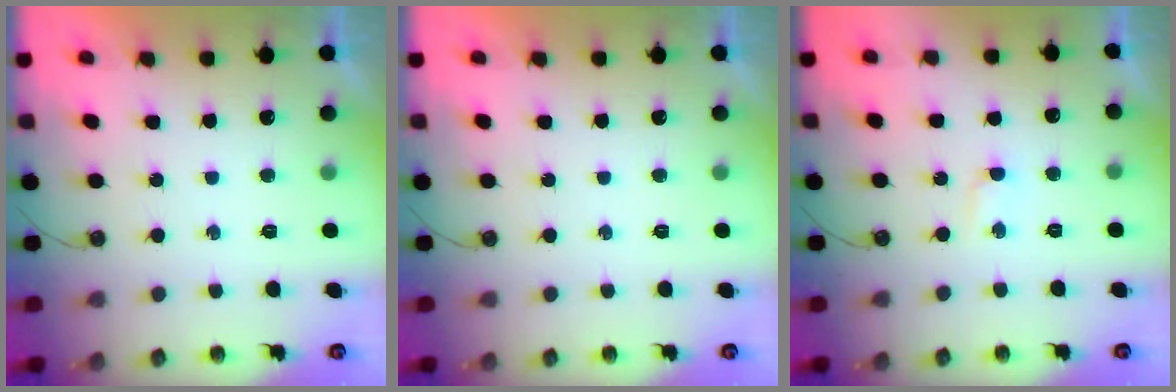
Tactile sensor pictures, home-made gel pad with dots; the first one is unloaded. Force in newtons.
{"total": 0.0}
{"total": 1.6, "press": 1.4, "slide": 0.7}